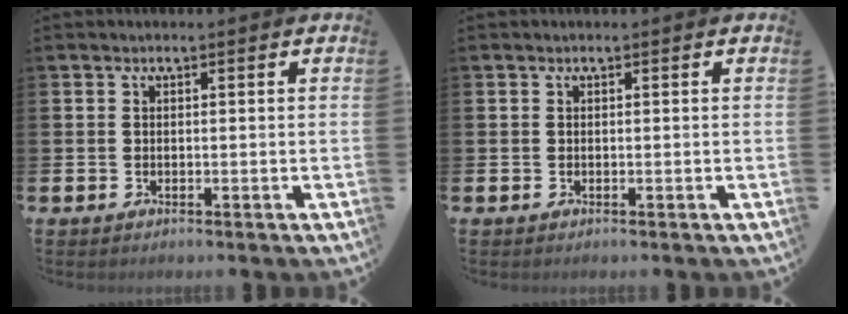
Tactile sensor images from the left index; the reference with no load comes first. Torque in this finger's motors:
{"motor_torque": [0.00, 0.00, 0.00, 0.01]}